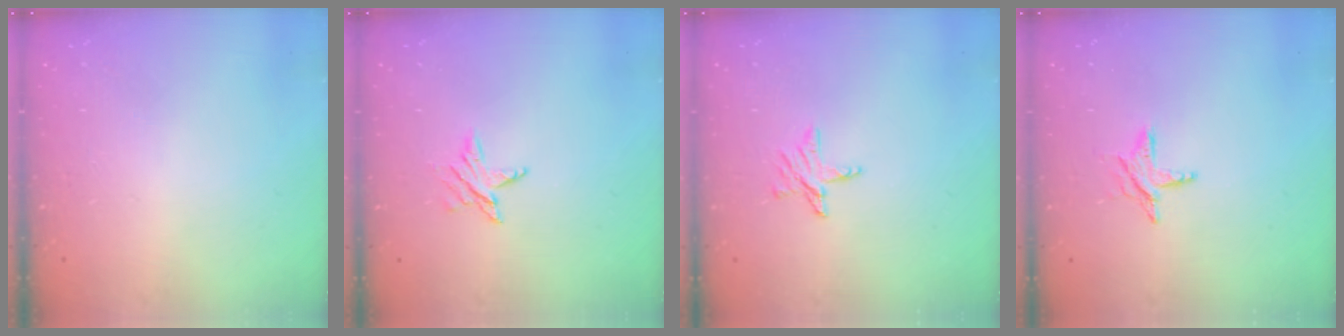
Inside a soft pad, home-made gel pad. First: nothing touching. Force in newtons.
{"total": 4.0, "press": 4.0, "slide": 0.5}
{"total": 5.4, "press": 5.4, "slide": 0.5}
{"total": 5.7, "press": 5.7, "slide": 0.4}